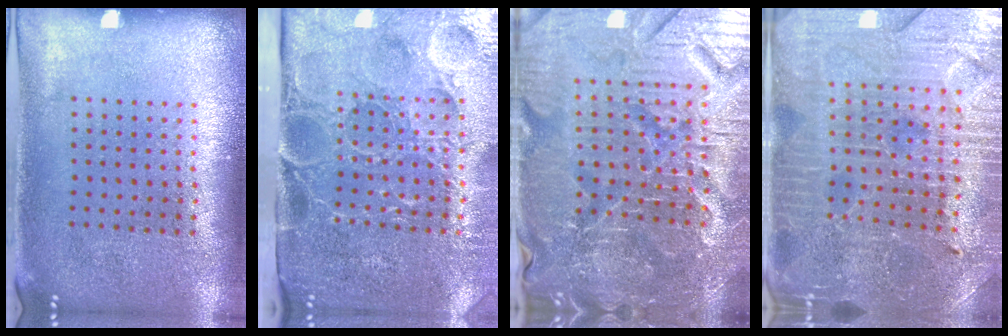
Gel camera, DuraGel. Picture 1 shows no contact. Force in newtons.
{"total": 5.1, "press": 4.2, "slide": 2.8}
{"total": 5.6, "press": 5.3, "slide": 1.8}
{"total": 3.8, "press": 3.7, "slide": 0.8}